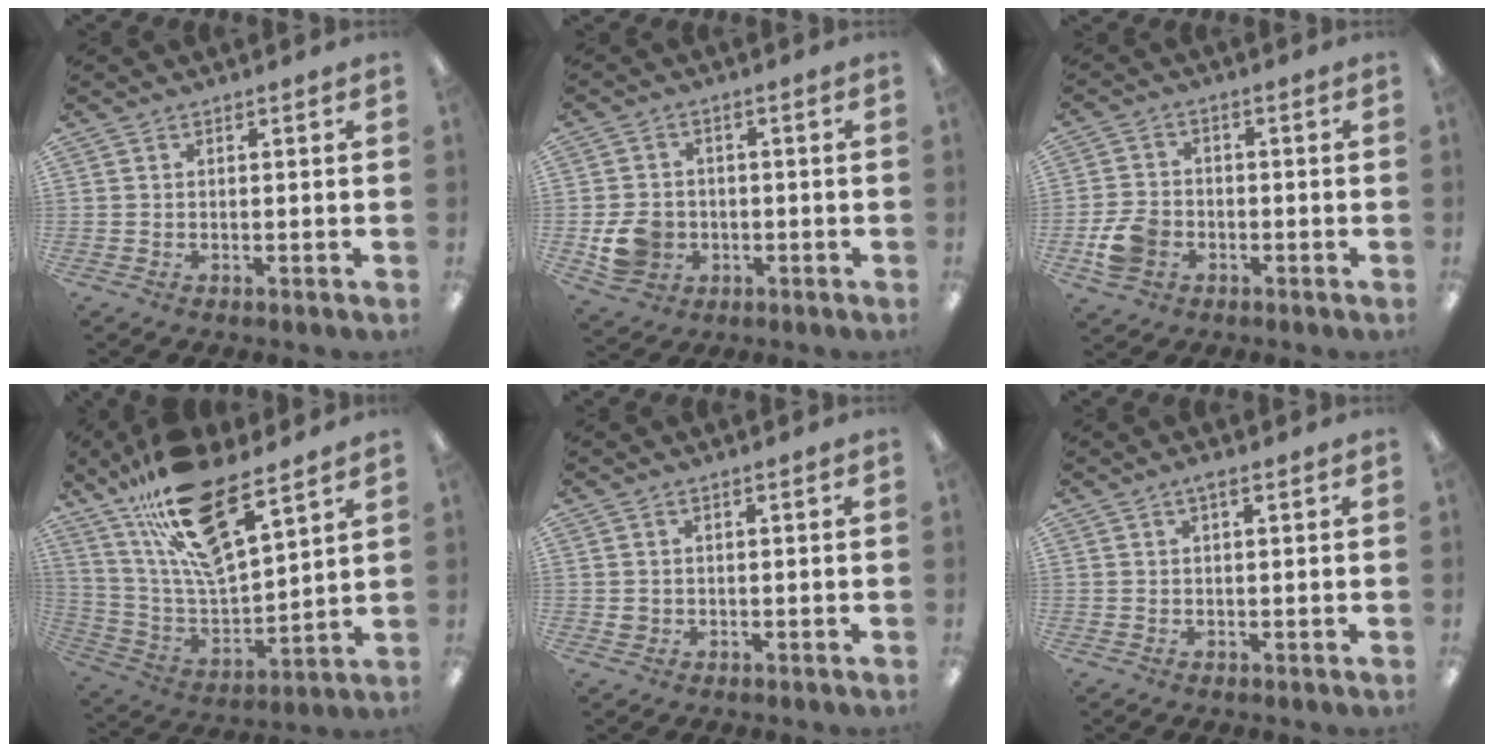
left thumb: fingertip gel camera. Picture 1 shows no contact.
{"total": 7.5, "force": [-1.8, 6.6, 3.3], "torque": [-0.068, 0.009, -0.030]}
{"total": 7.1, "force": [-2.7, 5.4, 3.8], "torque": [-0.076, 0.010, -0.049]}
{"total": 20.9, "force": [14.7, 6.7, 13.2], "torque": [-0.251, -0.083, 0.254]}
{"total": 1.2, "force": [0.5, 1.0, 0.4], "torque": [-0.010, 0.003, 0.009]}
{"total": 1.9, "force": [1.0, 0.3, 1.5], "torque": [-0.024, -0.001, 0.015]}